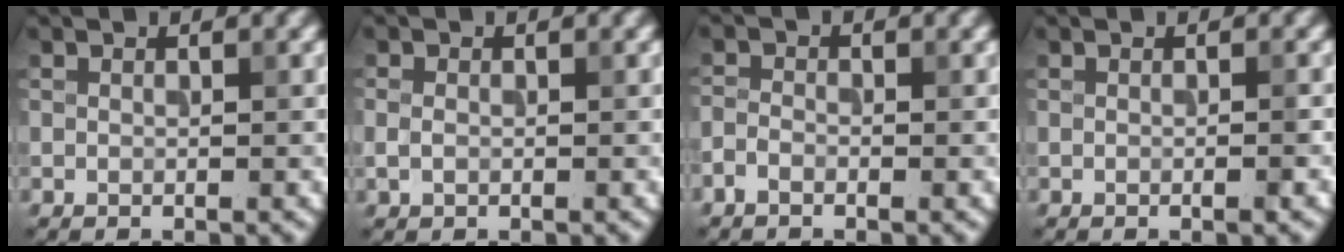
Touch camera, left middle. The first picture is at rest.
{"total": 1.1, "force": [-0.1, 0.8, 0.7], "torque": [-0.014, -0.001, -0.005]}
{"total": 1.2, "force": [-0.9, 0.6, 0.6], "torque": [-0.013, 0.001, -0.023]}
{"total": 1.0, "force": [-0.2, 0.1, 1.0], "torque": [-0.011, 0.001, -0.006]}